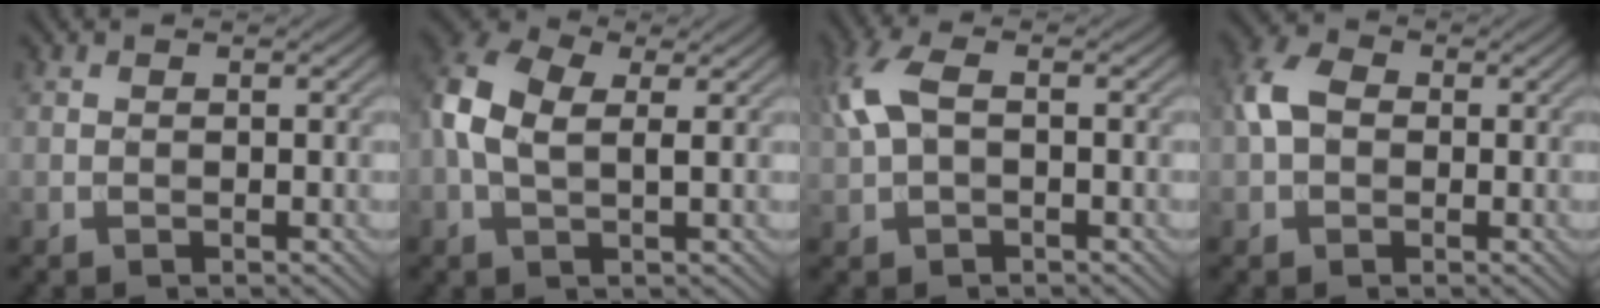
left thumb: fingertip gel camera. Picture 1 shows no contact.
{"total": 7.7, "force": [1.1, 4.6, 6.2], "torque": [-0.155, 0.005, 0.012]}
{"total": 5.7, "force": [0.9, 2.9, 4.8], "torque": [-0.130, 0.014, 0.014]}
{"total": 4.5, "force": [0.1, 3.4, 3.0], "torque": [-0.069, 0.010, -0.008]}